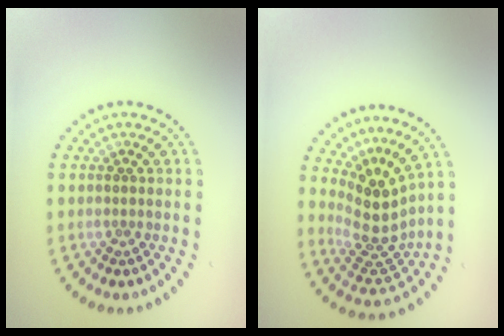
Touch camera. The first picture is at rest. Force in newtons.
{"total": 4.2, "press": 3.0, "slide": 2.8}